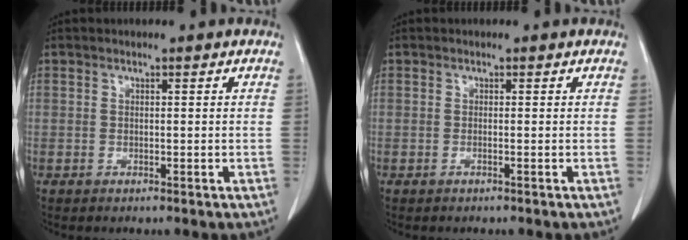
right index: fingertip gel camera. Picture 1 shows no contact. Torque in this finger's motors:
{"motor_torque": [0.00, 0.00, 0.00, 0.00]}